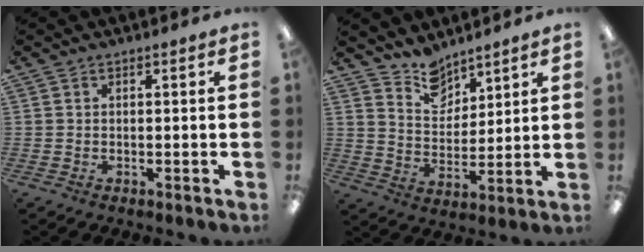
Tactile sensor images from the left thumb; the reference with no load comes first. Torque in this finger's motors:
{"motor_torque": [0.04, -0.04, -0.23, -0.01, 0.05]}